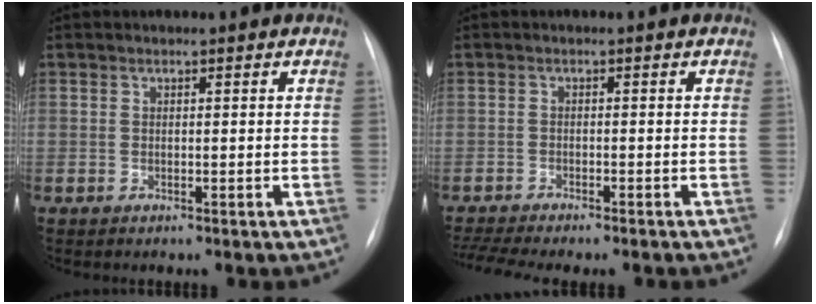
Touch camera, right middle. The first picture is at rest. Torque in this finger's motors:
{"motor_torque": [0.65, -1.04, 0.12, 0.03]}